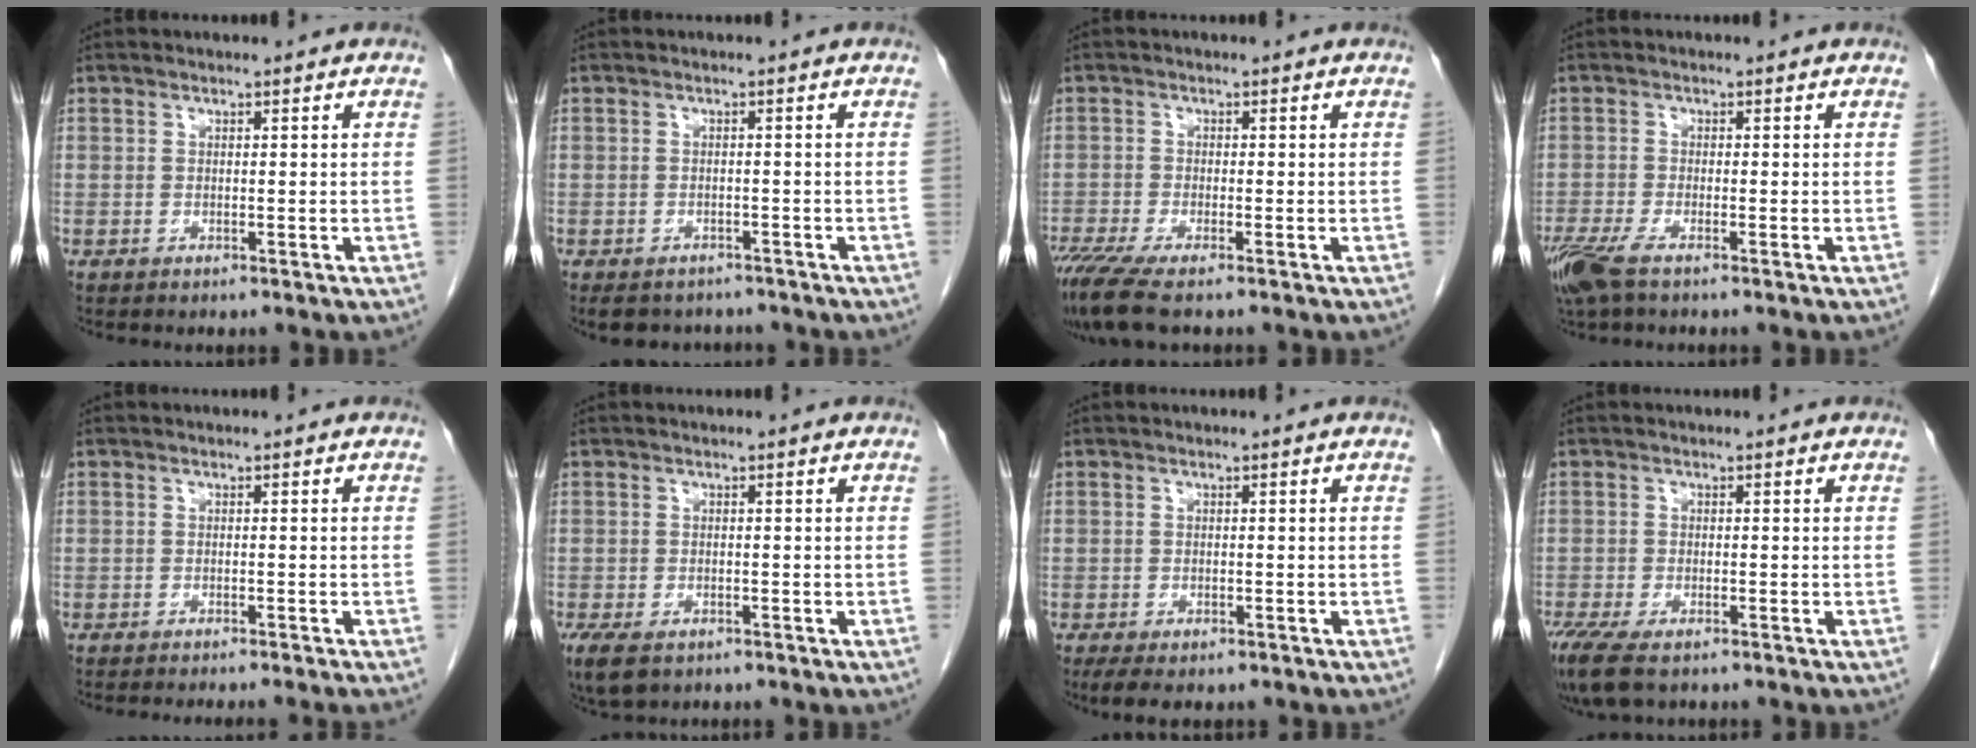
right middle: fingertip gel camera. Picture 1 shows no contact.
{"total": 4.7, "force": [-4.0, 2.4, 0.4], "torque": [0.007, 0.006, -0.050]}
{"total": 6.1, "force": [-4.5, 0.4, 4.0], "torque": [-0.072, -0.016, -0.082]}
{"total": 4.9, "force": [-3.3, 0.9, 3.5], "torque": [-0.076, -0.015, -0.065]}
{"total": 7.4, "force": [-6.6, -0.5, 3.2], "torque": [-0.017, -0.018, -0.087]}
{"total": 5.8, "force": [-3.7, 3.1, 3.3], "torque": [-0.069, -0.013, -0.058]}
{"total": 4.6, "force": [-3.3, 1.9, 2.6], "torque": [-0.042, -0.011, -0.049]}
{"total": 7.0, "force": [-4.9, 2.2, 4.5], "torque": [-0.087, -0.020, -0.083]}